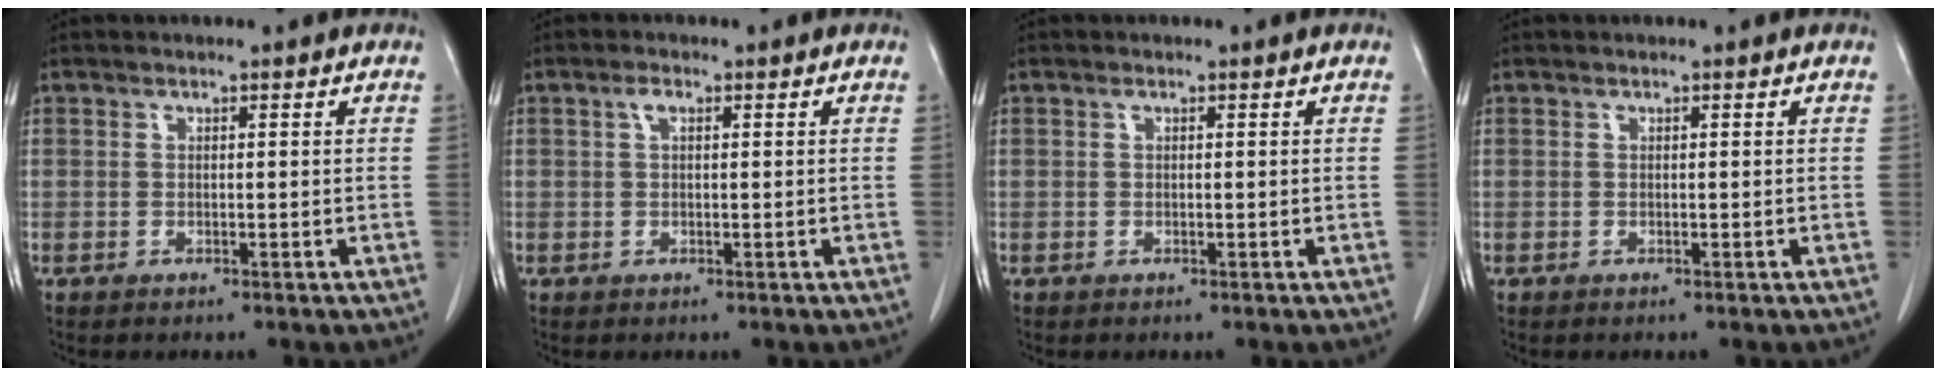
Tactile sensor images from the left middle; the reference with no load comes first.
{"total": 1.3, "force": [0.5, 0.6, 1.1], "torque": [-0.022, 0.008, 0.009]}
{"total": 0.0}
{"total": 0.0}